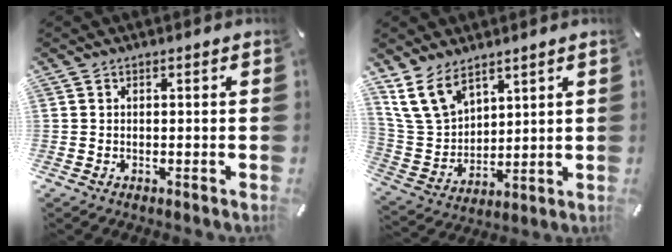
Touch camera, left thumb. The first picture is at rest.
{"total": 11.9, "force": [7.8, 7.4, 5.3], "torque": [-0.145, -0.028, 0.154]}